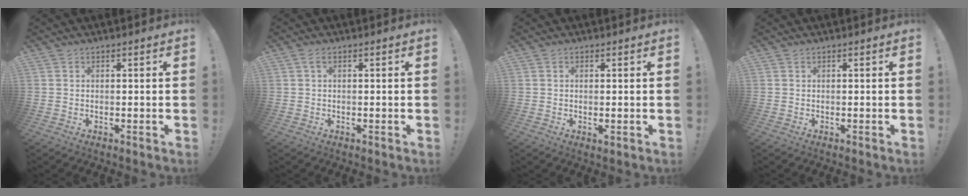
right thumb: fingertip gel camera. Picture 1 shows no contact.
{"total": 1.2, "force": [0.2, 0.3, 1.2], "torque": [-0.024, 0.003, 0.003]}
{"total": 1.5, "force": [0.2, 0.4, 1.5], "torque": [-0.017, -0.004, 0.004]}
{"total": 0.0}